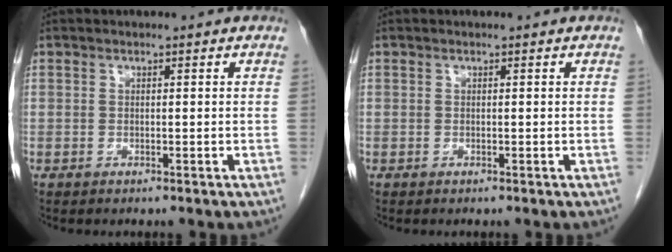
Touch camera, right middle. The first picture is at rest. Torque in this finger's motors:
{"motor_torque": [0.00, 0.00, 0.00, 0.00]}